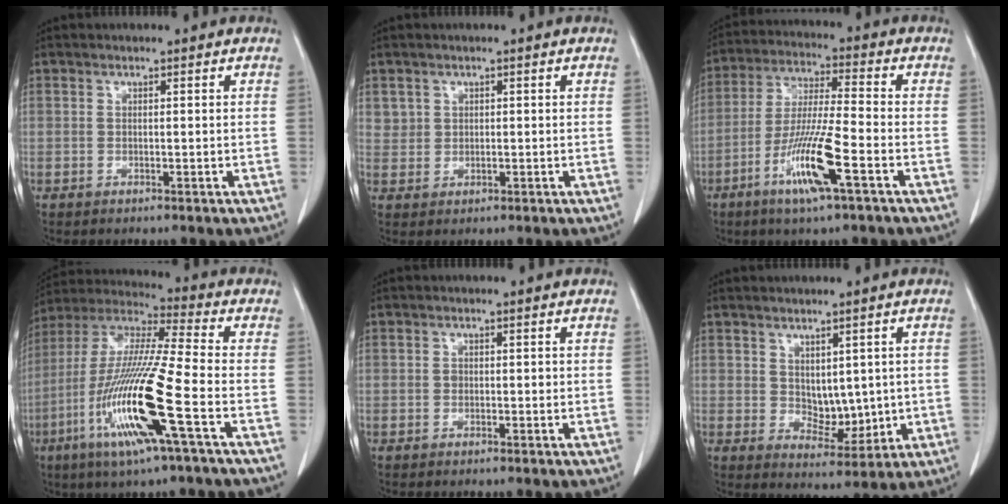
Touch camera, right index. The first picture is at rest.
{"total": 2.2, "force": [1.0, 1.9, 0.1], "torque": [0.014, 0.001, 0.013]}
{"total": 11.7, "force": [-5.2, 0.3, 10.5], "torque": [-0.207, -0.016, -0.101]}
{"total": 18.5, "force": [-6.6, 0.3, 17.3], "torque": [-0.367, -0.027, -0.135]}
{"total": 1.0, "force": [-0.1, 0.7, 0.6], "torque": [-0.009, 0.002, -0.001]}
{"total": 5.8, "force": [0.4, 3.6, 4.5], "torque": [-0.061, -0.004, 0.025]}